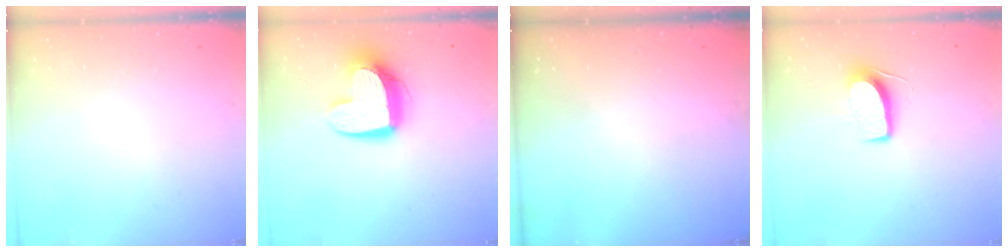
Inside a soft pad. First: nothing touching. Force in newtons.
{"total": 12.2, "press": 12.1, "slide": 0.8}
{"total": 0.0}
{"total": 7.6, "press": 7.6, "slide": 0.5}